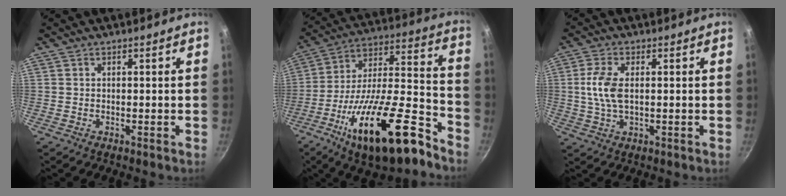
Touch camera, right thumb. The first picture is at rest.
{"total": 26.0, "force": [-14.9, 8.3, 19.5], "torque": [-0.280, 0.079, -0.248]}
{"total": 7.1, "force": [0.6, 3.7, 6.0], "torque": [-0.127, 0.004, 0.010]}